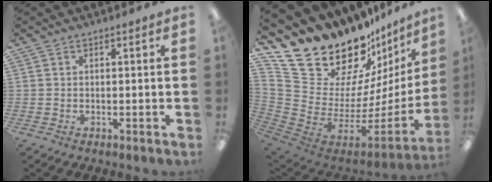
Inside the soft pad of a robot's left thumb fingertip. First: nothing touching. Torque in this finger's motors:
{"motor_torque": [1.62, 1.30, 0.73, -2.04, 0.25]}